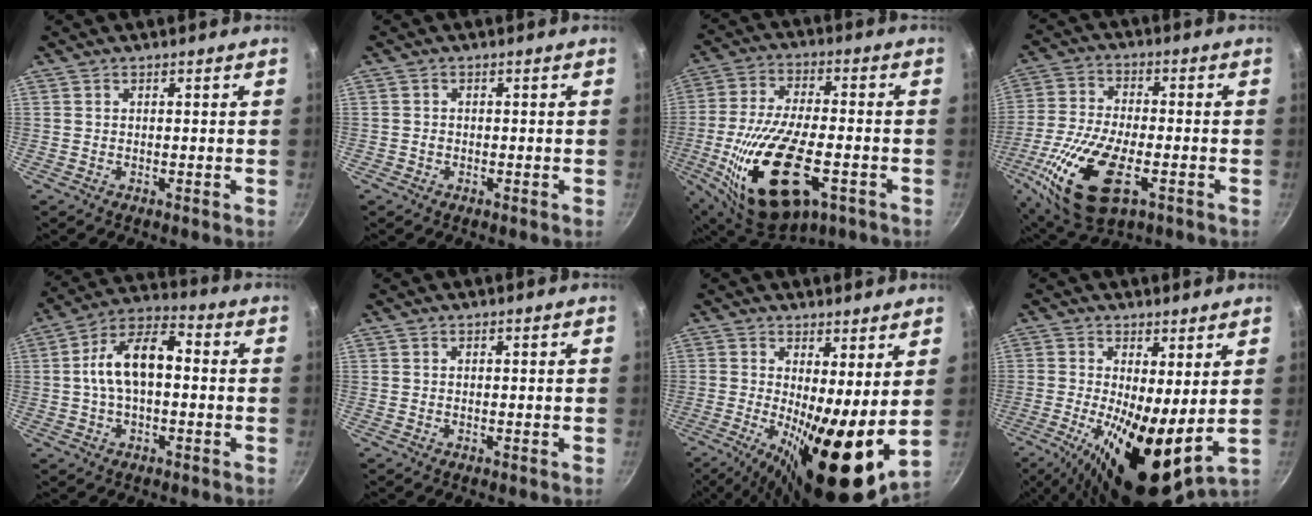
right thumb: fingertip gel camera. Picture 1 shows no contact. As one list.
[{"total": 0.9, "force": [-0.3, 0.9, 0.1], "torque": [-0.001, 0.005, -0.003]}, {"total": 23.1, "force": [-7.5, 10.5, 19.1], "torque": [-0.357, 0.010, -0.119]}, {"total": 18.5, "force": [-6.5, 8.4, 15.2], "torque": [-0.305, -0.002, -0.122]}, {"total": 12.4, "force": [0.1, 6.5, 10.5], "torque": [-0.170, 0.041, -0.009]}, {"total": 0.0}, {"total": 16.3, "force": [0.6, 4.9, 15.6], "torque": [-0.234, -0.035, 0.013]}, {"total": 15.3, "force": [-0.3, 5.5, 14.2], "torque": [-0.233, -0.033, 0.001]}]